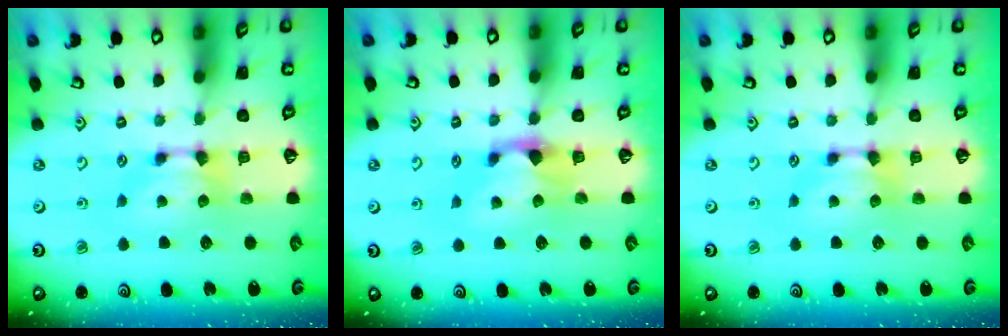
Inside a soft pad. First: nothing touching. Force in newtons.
{"total": 1.3, "press": 0.6, "slide": 1.2}
{"total": 0.0}